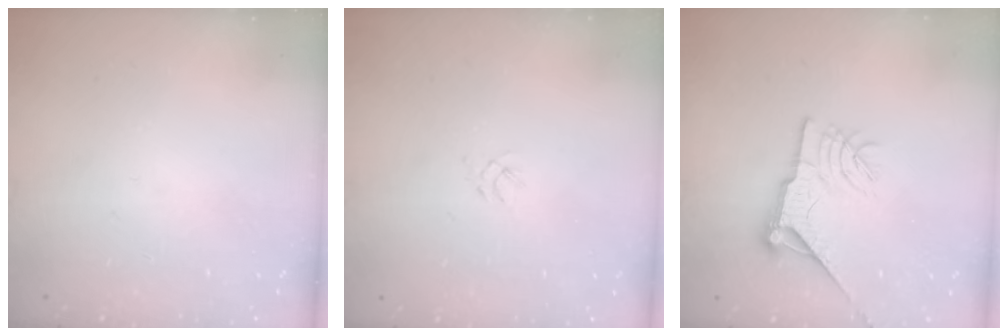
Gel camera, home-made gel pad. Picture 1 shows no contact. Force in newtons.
{"total": 2.2, "press": 2.2, "slide": 0.5}
{"total": 11.6, "press": 11.5, "slide": 1.2}